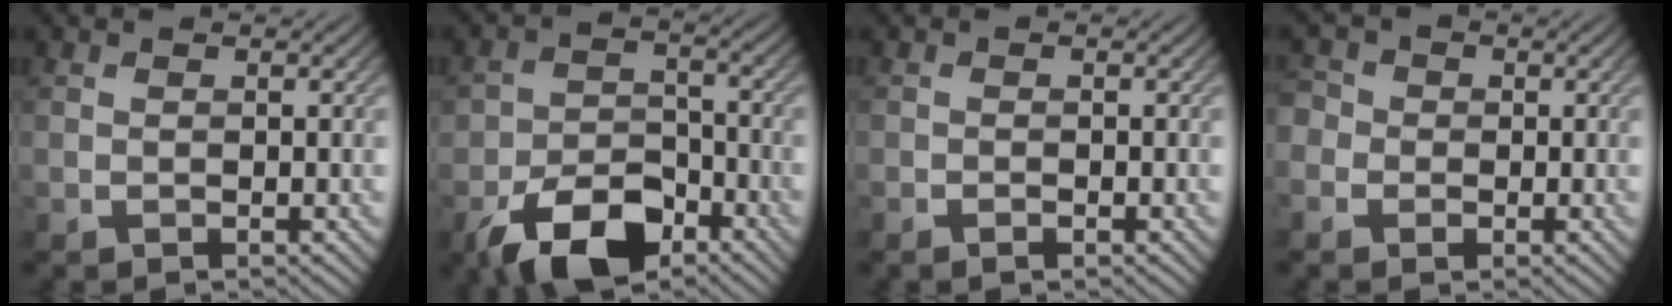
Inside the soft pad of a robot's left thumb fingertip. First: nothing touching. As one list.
[{"total": 9.1, "force": [-5.8, 5.0, 5.1], "torque": [-0.095, -0.007, -0.110]}, {"total": 0.8, "force": [-0.6, 0.2, 0.5], "torque": [-0.008, -0.001, -0.008]}, {"total": 3.6, "force": [-0.6, 3.4, 0.9], "torque": [-0.020, 0.009, -0.034]}]